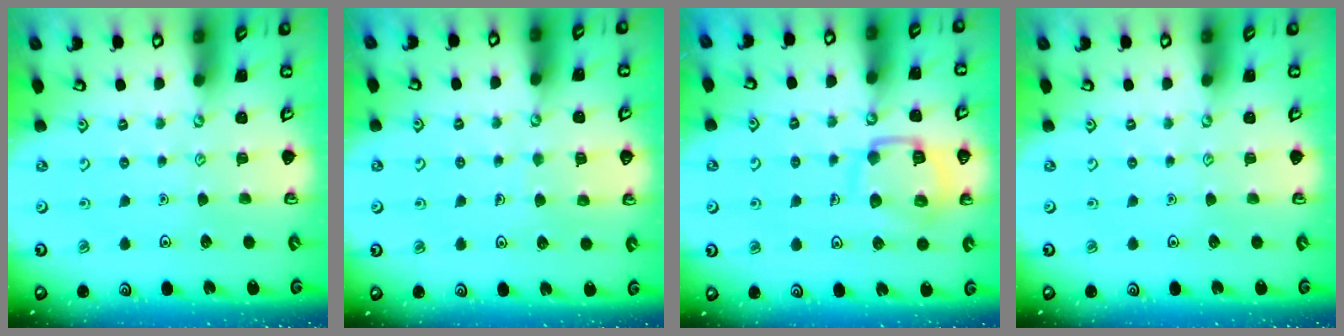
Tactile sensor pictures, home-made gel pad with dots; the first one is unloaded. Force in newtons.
{"total": 5.7, "press": 5.7, "slide": 0.4}
{"total": 15.0, "press": 14.9, "slide": 1.5}
{"total": 0.0}